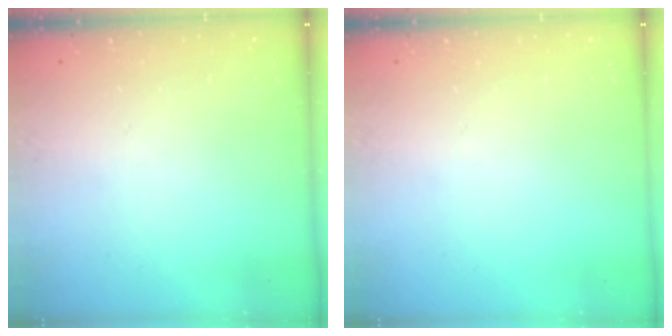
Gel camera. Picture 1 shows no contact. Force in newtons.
{"total": 0.0}